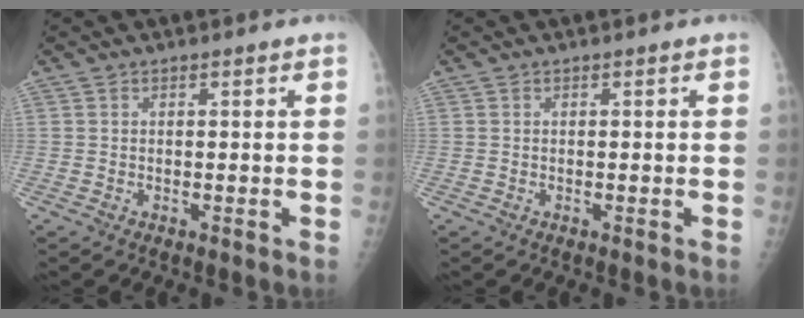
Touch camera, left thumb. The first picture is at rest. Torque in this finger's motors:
{"motor_torque": [-0.05, 0.08, -0.07, 0.00, 0.00]}